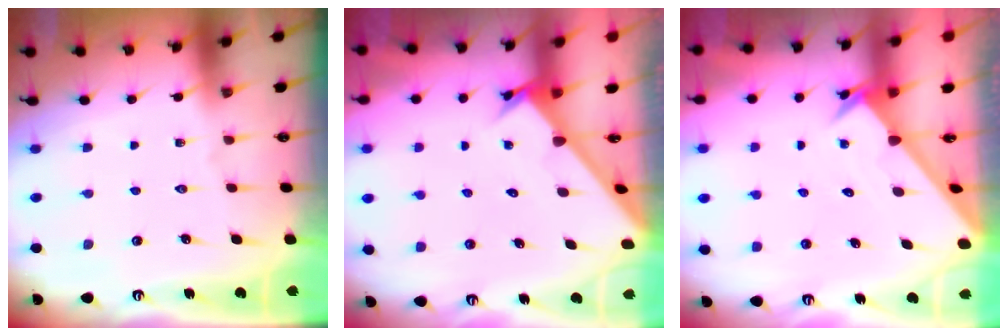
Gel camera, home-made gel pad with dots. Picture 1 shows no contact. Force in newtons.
{"total": 2.5, "press": 2.5, "slide": 0.1}
{"total": 2.2, "press": 2.2, "slide": 0.1}